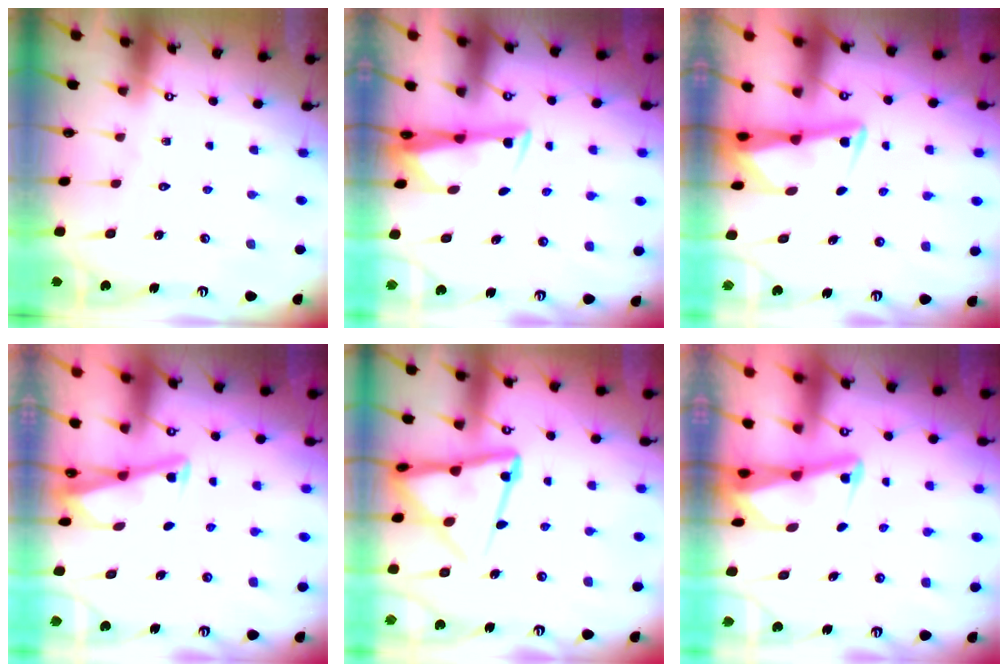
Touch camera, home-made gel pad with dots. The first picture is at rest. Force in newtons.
{"total": 3.4, "press": 3.2, "slide": 1.0}
{"total": 2.9, "press": 2.8, "slide": 0.4}
{"total": 2.8, "press": 2.8, "slide": 0.4}
{"total": 14.7, "press": 14.6, "slide": 1.5}
{"total": 2.5, "press": 2.4, "slide": 0.6}